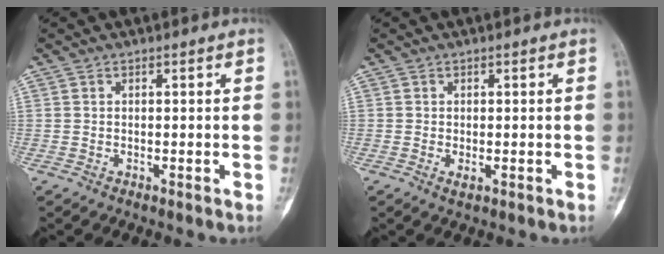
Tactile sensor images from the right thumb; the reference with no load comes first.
{"total": 1.0, "force": [-0.3, 0.5, 0.8], "torque": [-0.018, -0.004, -0.008]}